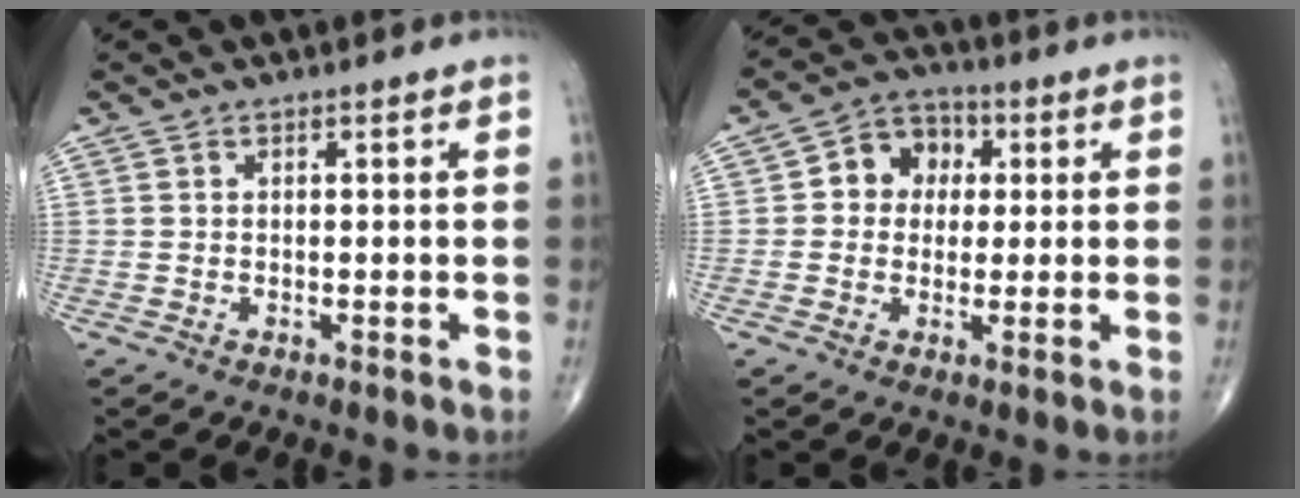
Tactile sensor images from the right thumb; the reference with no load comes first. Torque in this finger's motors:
{"motor_torque": [0.46, 0.89, 0.24, -0.05, 0.01]}